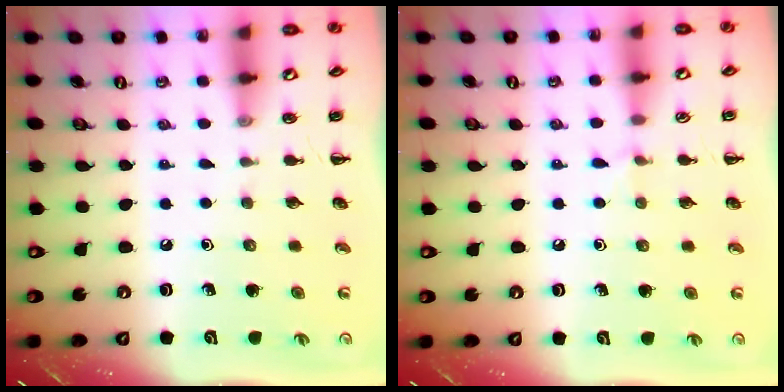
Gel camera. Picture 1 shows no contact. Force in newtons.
{"total": 3.8, "press": 3.6, "slide": 1.1}